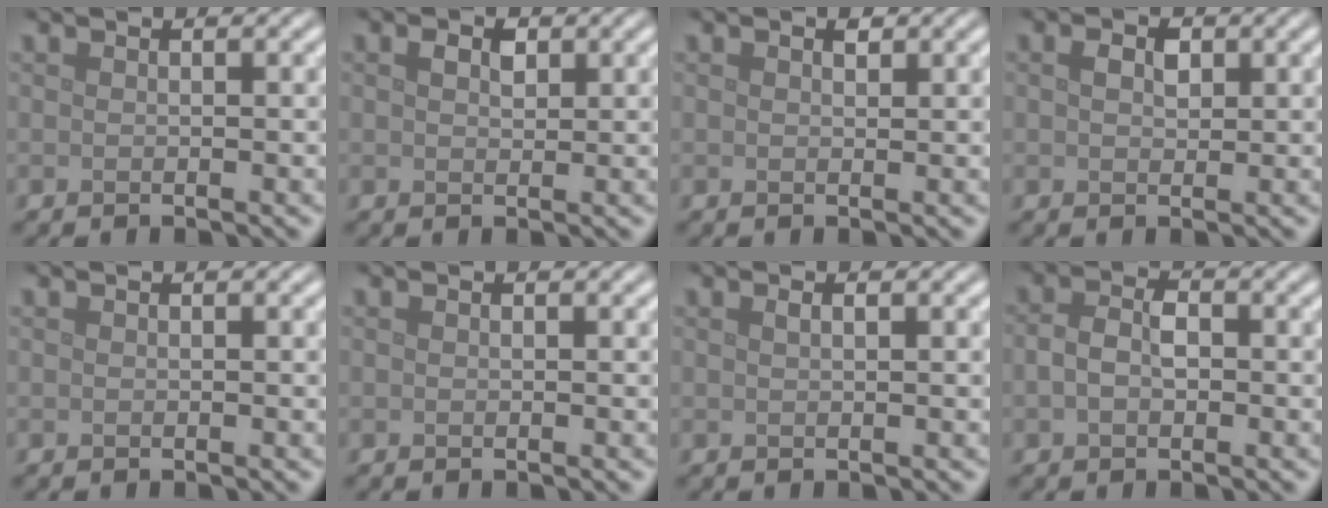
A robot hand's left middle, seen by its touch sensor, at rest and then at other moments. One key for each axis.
{"total": 1.5, "fx": 0.6, "fy": 0.9, "fz": 1.0, "tx": -0.018, "ty": 0.001, "tz": 0.011}
{"total": 0.7, "fx": 0.4, "fy": 0.4, "fz": 0.4, "tx": -0.007, "ty": -0.001, "tz": 0.006}
{"total": 1.8, "fx": 0.5, "fy": 1.1, "fz": 1.2, "tx": -0.024, "ty": 0.001, "tz": 0.008}
{"total": 0.0}
{"total": 0.0}
{"total": 0.7, "fx": 0.3, "fy": 0.2, "fz": 0.5, "tx": -0.011, "ty": 0.002, "tz": 0.005}
{"total": 2.4, "fx": -0.1, "fy": 1.5, "fz": 1.9, "tx": -0.040, "ty": 0.004, "tz": -0.006}